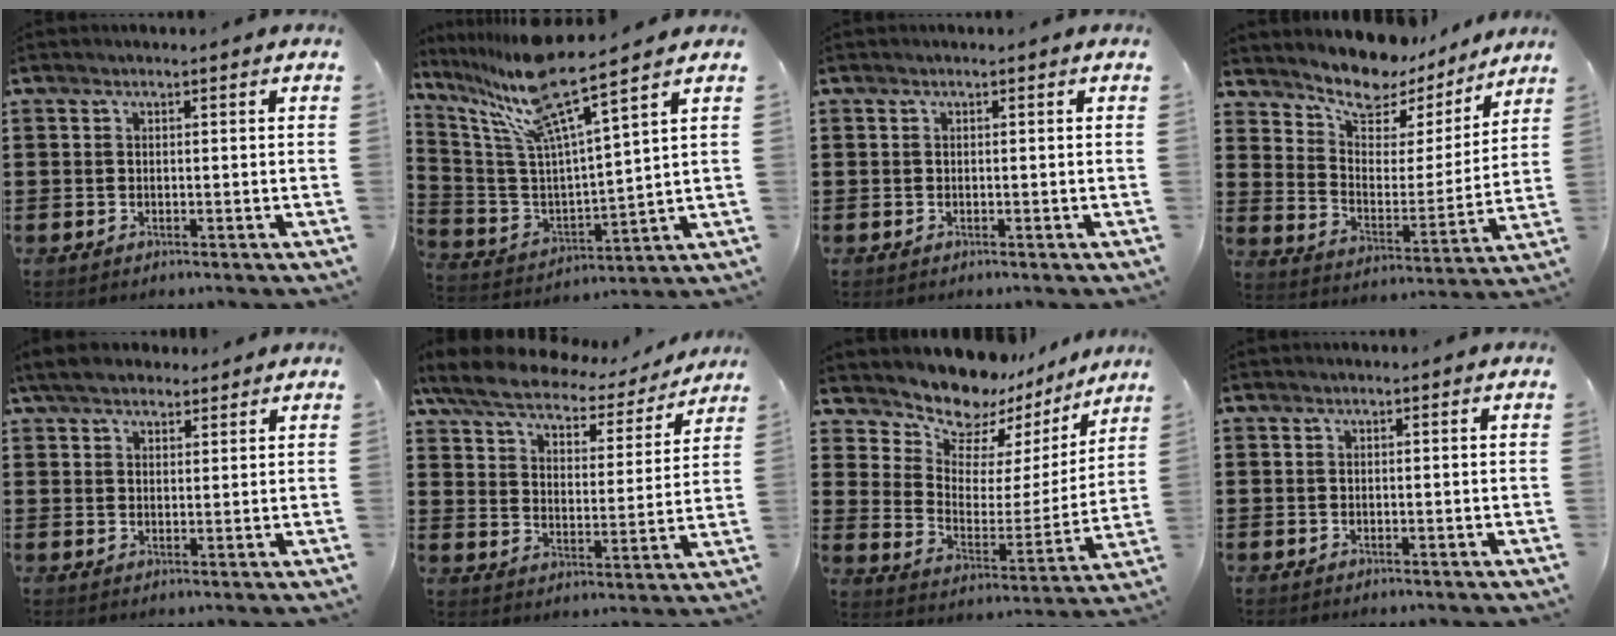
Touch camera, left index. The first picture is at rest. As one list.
[{"total": 12.1, "force": [9.2, 0.5, 7.8], "torque": [-0.198, -0.061, 0.148]}, {"total": 0.0}, {"total": 8.7, "force": [7.9, 2.9, 2.2], "torque": [-0.064, -0.062, 0.135]}, {"total": 4.5, "force": [3.8, 1.6, 1.6], "torque": [-0.043, -0.001, 0.072]}, {"total": 5.9, "force": [5.2, 1.7, 2.3], "torque": [-0.070, -0.027, 0.085]}, {"total": 9.5, "force": [8.9, 3.0, 1.5], "torque": [-0.051, -0.083, 0.154]}, {"total": 0.0}]